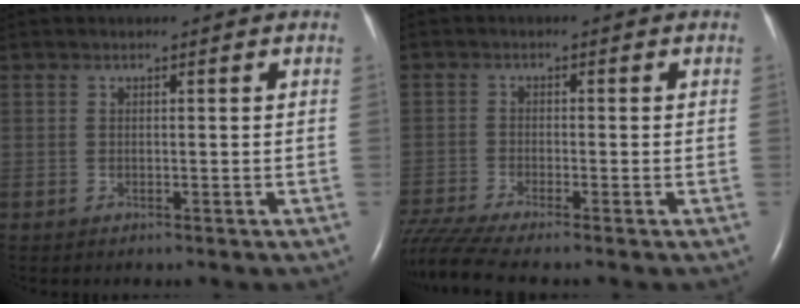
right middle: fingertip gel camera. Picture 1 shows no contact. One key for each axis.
{"total": 6.8, "fx": -6.0, "fy": -1.1, "fz": 3.0, "tx": -0.061, "ty": -0.019, "tz": -0.109}